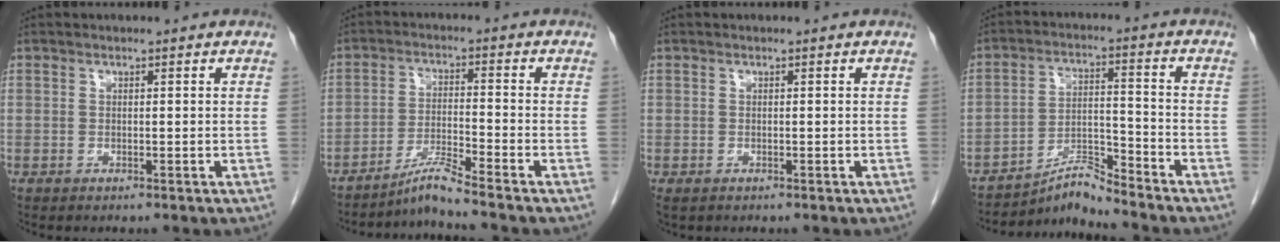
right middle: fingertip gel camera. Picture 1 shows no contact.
{"total": 5.0, "force": [-4.4, -1.9, 1.5], "torque": [-0.032, -0.023, -0.086]}
{"total": 1.0, "force": [-0.6, 0.6, 0.5], "torque": [-0.012, -0.001, -0.005]}
{"total": 6.1, "force": [-5.9, -1.1, 0.5], "torque": [-0.014, 0.007, -0.105]}